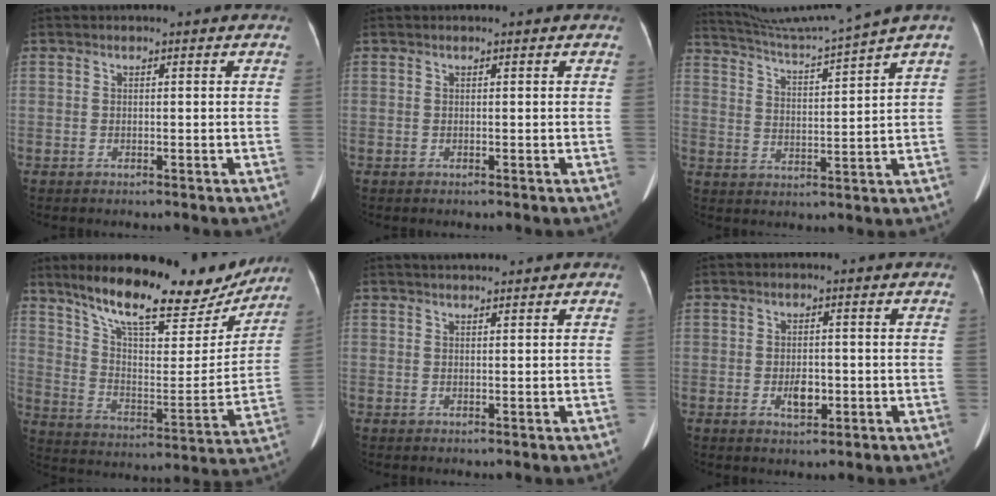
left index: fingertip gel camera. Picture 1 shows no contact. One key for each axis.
{"total": 0.0}
{"total": 10.7, "fx": 9.5, "fy": -3.5, "fz": 3.4, "tx": -0.070, "ty": -0.026, "tz": 0.164}
{"total": 23.6, "fx": 19.0, "fy": 6.2, "fz": 12.6, "tx": -0.198, "ty": -0.007, "tz": 0.287}
{"total": 2.5, "fx": 2.3, "fy": 0.1, "fz": 1.1, "tx": -0.013, "ty": 0.021, "tz": 0.039}
{"total": 2.9, "fx": -0.8, "fy": 1.5, "fz": 2.3, "tx": -0.043, "ty": -0.001, "tz": -0.007}